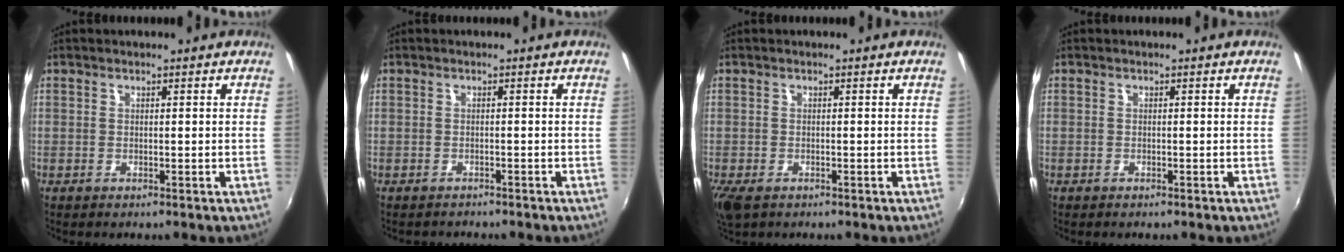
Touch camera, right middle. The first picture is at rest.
{"total": 1.8, "force": [-1.7, 0.7, 0.2], "torque": [-0.011, -0.007, -0.026]}
{"total": 4.0, "force": [-2.4, 2.1, 2.4], "torque": [-0.055, -0.018, -0.042]}
{"total": 0.7, "force": [-0.5, 0.4, 0.0], "torque": [-0.002, -0.002, -0.010]}